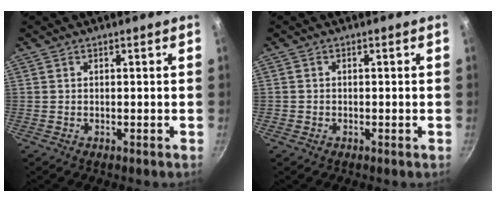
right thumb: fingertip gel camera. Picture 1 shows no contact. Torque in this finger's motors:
{"motor_torque": [0.29, -0.14, 0.03, 0.11, 0.03]}